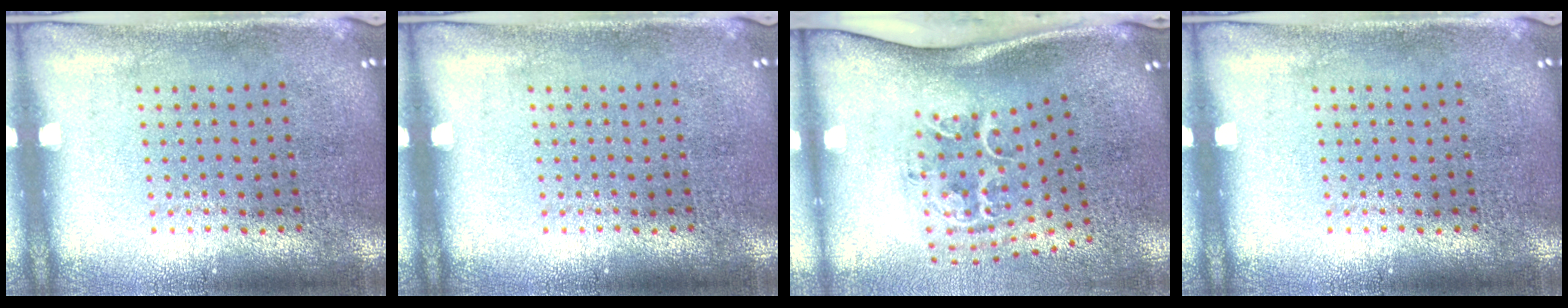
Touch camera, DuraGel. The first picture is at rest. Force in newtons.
{"total": 0.0}
{"total": 2.2, "press": 1.4, "slide": 1.8}
{"total": 0.0}